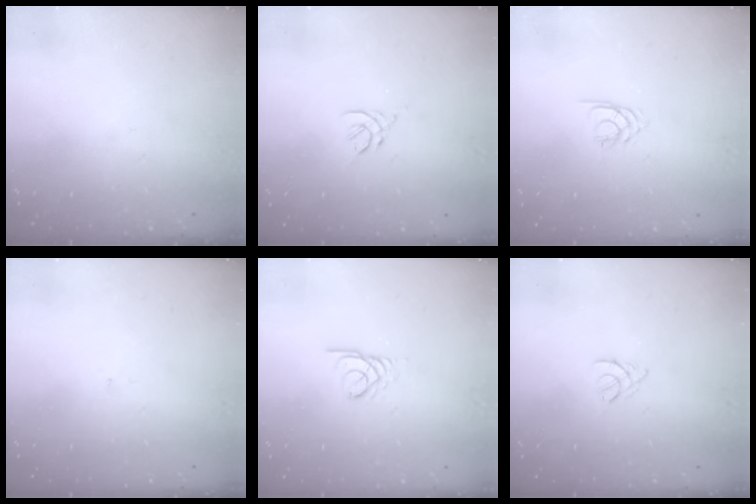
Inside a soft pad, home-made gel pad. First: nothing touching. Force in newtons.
{"total": 2.6, "press": 2.5, "slide": 0.7}
{"total": 2.1, "press": 2.0, "slide": 0.3}
{"total": 0.8, "press": 0.8, "slide": 0.1}
{"total": 2.6, "press": 2.6, "slide": 0.1}
{"total": 2.0, "press": 1.9, "slide": 0.5}